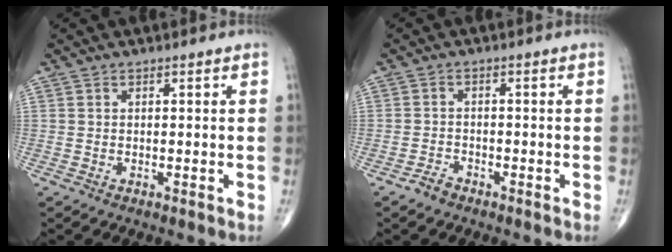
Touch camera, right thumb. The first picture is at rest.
{"total": 2.1, "force": [-1.7, 1.1, 0.6], "torque": [-0.014, 0.006, -0.032]}